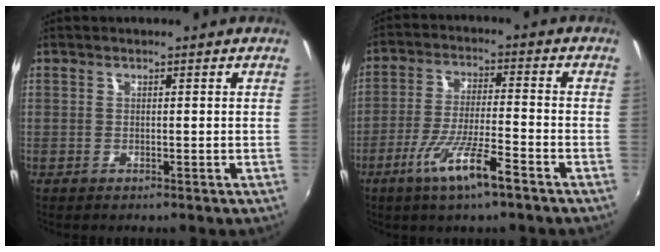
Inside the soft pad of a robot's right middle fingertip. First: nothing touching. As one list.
[{"total": 9.9, "force": [-5.7, 0.8, 8.0], "torque": [-0.159, -0.012, -0.104]}]